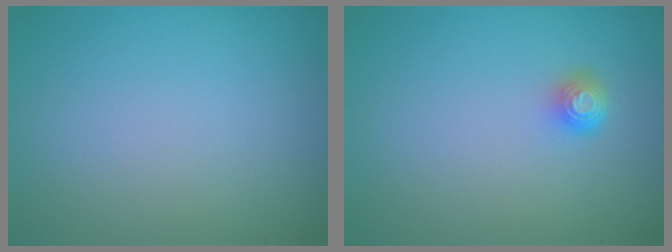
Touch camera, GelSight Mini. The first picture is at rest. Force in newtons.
{"total": 1.7, "press": 1.2, "slide": 1.1}